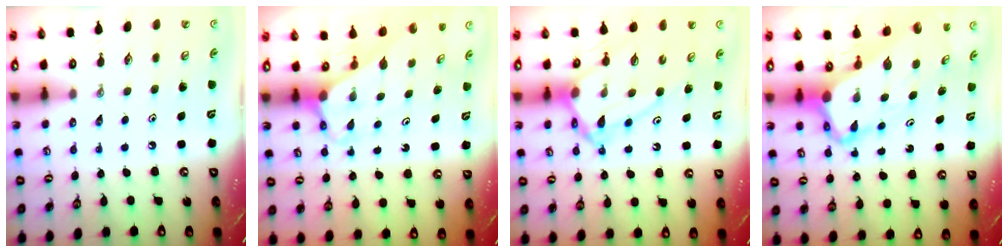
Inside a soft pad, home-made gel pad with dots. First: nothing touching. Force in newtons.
{"total": 2.8, "press": 2.8, "slide": 0.2}
{"total": 12.2, "press": 12.2, "slide": 0.7}
{"total": 7.7, "press": 7.7, "slide": 0.7}